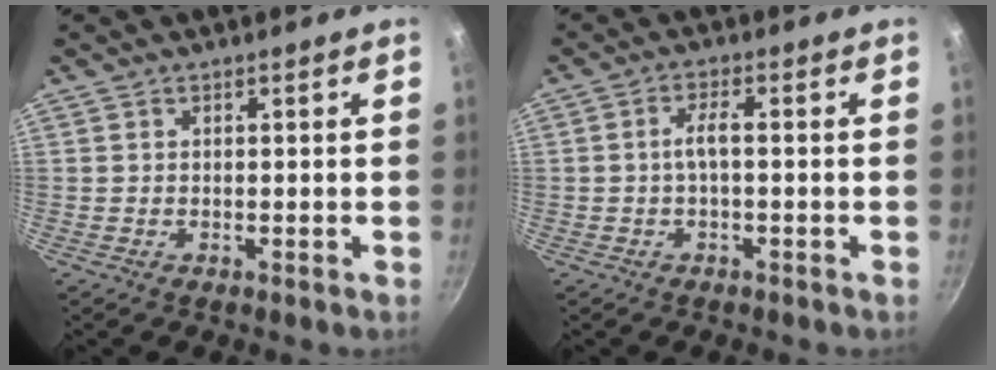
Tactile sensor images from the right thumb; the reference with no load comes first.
{"total": 3.1, "force": [-0.5, 0.9, 2.9], "torque": [-0.066, 0.016, -0.013]}